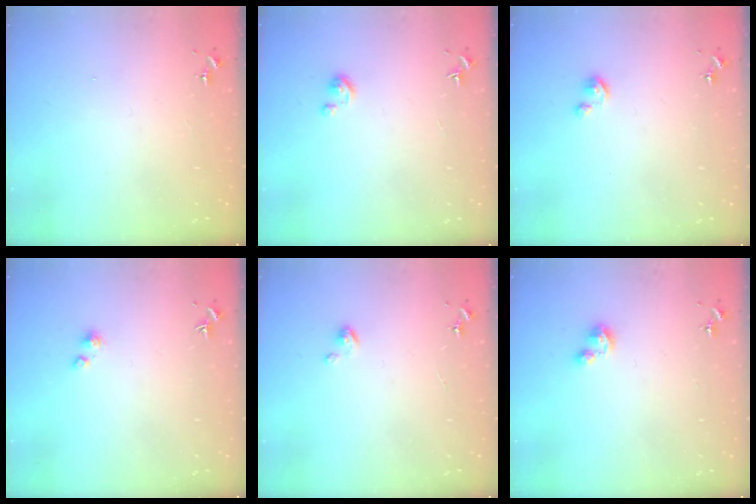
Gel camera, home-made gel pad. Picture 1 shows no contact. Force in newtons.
{"total": 2.7, "press": 2.6, "slide": 0.3}
{"total": 2.6, "press": 2.6, "slide": 0.3}
{"total": 2.2, "press": 2.2, "slide": 0.2}
{"total": 2.7, "press": 2.7, "slide": 0.2}
{"total": 4.0, "press": 4.0, "slide": 0.4}